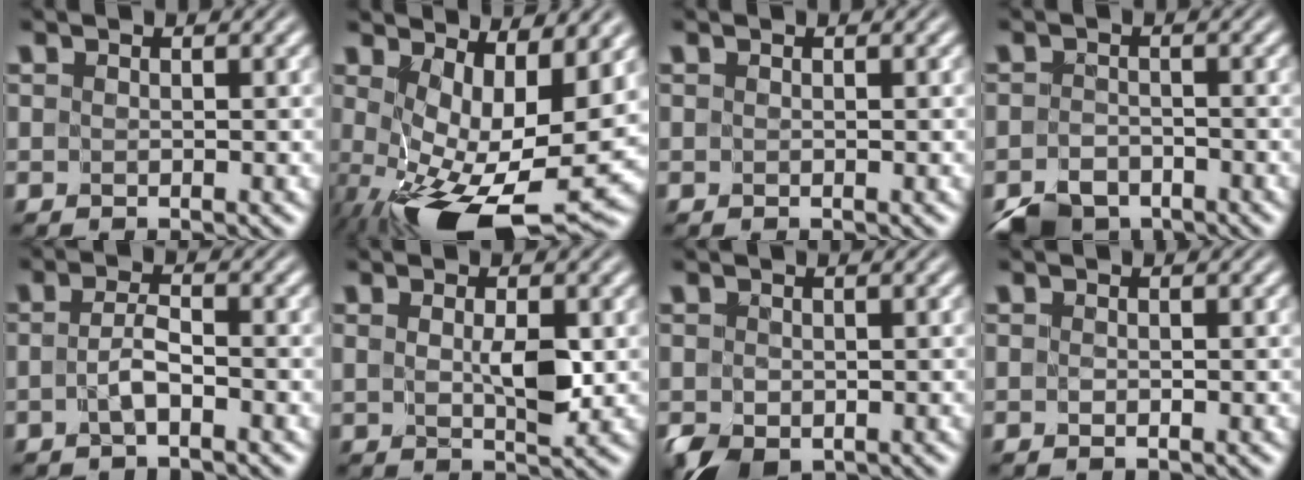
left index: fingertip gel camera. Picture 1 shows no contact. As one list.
[{"total": 11.9, "force": [-1.2, 4.8, 10.8], "torque": [-0.171, -0.027, -0.005]}, {"total": 0.0}, {"total": 3.8, "force": [-3.0, 2.0, 1.1], "torque": [-0.015, -0.003, -0.057]}, {"total": 1.6, "force": [-0.9, 0.3, 1.3], "torque": [-0.029, 0.005, -0.021]}, {"total": 2.6, "force": [0.3, 0.9, 2.3], "torque": [-0.050, -0.006, 0.013]}, {"total": 2.7, "force": [-0.8, 2.0, 1.7], "torque": [-0.033, -0.007, -0.018]}, {"total": 0.0}]